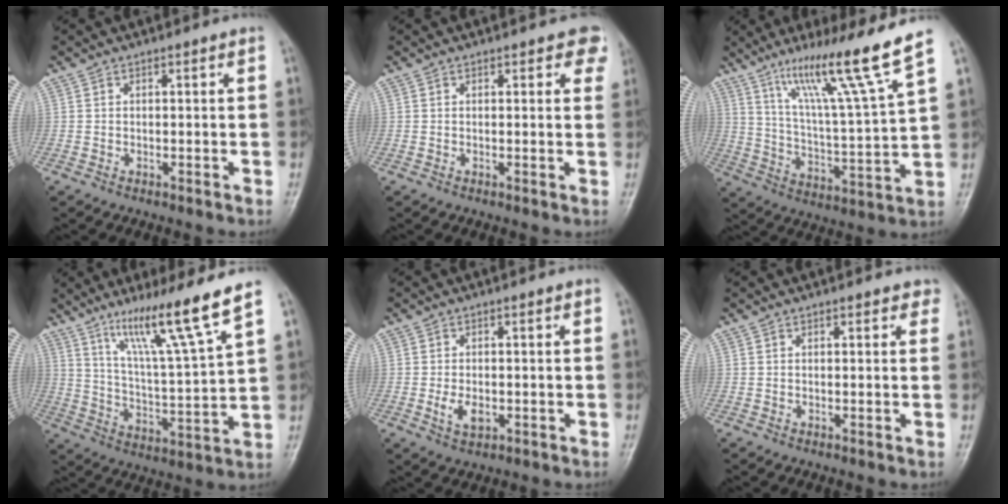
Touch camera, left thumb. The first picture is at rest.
{"total": 3.0, "force": [2.0, 1.7, 1.5], "torque": [0.013, -0.005, 0.013]}
{"total": 16.8, "force": [11.0, -1.0, 12.6], "torque": [-0.199, -0.063, 0.183]}
{"total": 14.5, "force": [9.6, -0.6, 10.8], "torque": [-0.181, -0.060, 0.168]}
{"total": 3.8, "force": [-0.9, 2.3, 2.9], "torque": [-0.052, -0.004, -0.013]}
{"total": 1.6, "force": [1.0, 1.0, 0.8], "torque": [0.009, -0.001, 0.005]}